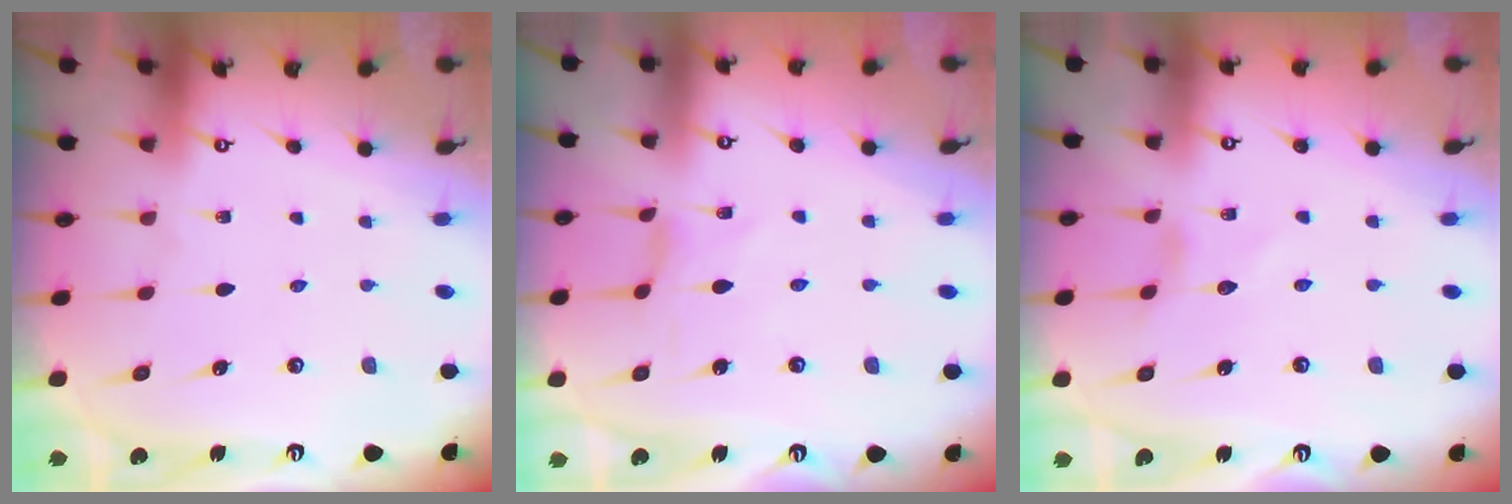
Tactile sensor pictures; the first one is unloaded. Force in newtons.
{"total": 0.0}
{"total": 0.0}